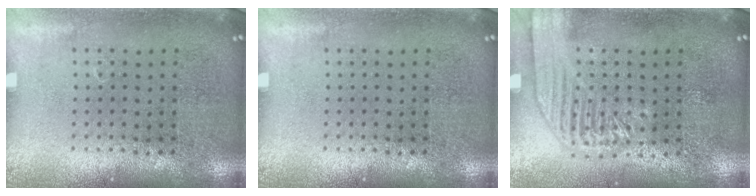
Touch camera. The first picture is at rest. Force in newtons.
{"total": 0.0}
{"total": 2.0, "press": 1.8, "slide": 0.7}